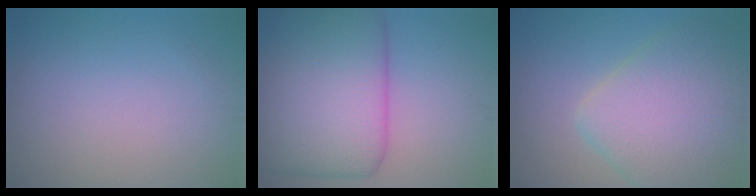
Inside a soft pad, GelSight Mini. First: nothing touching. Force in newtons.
{"total": 11.5, "press": 11.5, "slide": 0.5}
{"total": 7.8, "press": 7.8, "slide": 0.6}